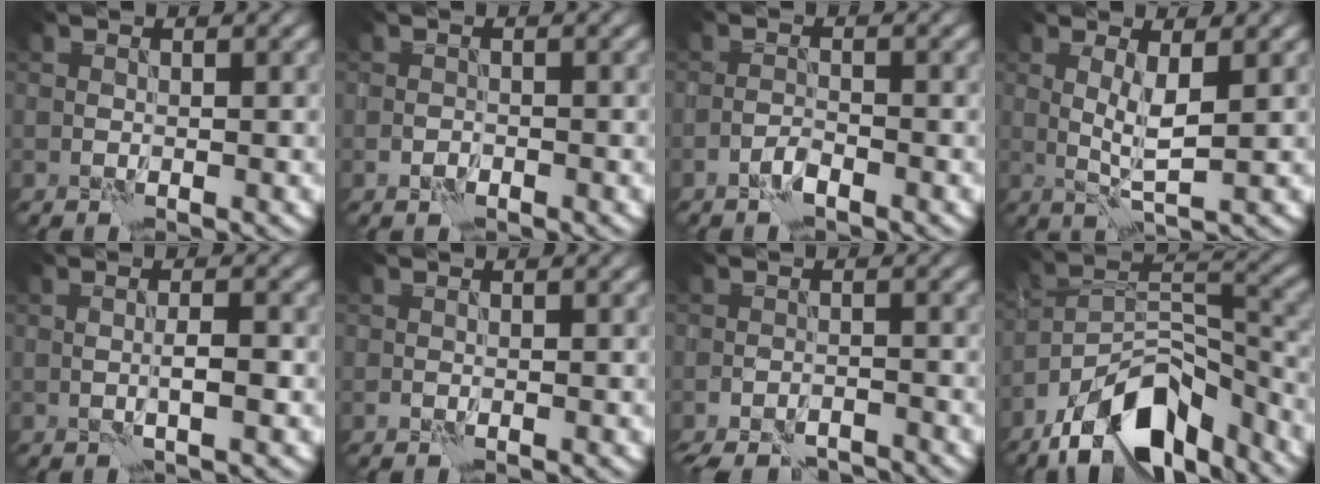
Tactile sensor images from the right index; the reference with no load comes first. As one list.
[{"total": 1.2, "force": [-0.8, 0.6, 0.6], "torque": [-0.011, 0.002, -0.016]}, {"total": 1.6, "force": [-1.2, 0.3, 0.9], "torque": [-0.019, 0.005, -0.028]}, {"total": 2.7, "force": [0.4, 0.4, 2.6], "torque": [-0.052, -0.003, 0.010]}, {"total": 1.6, "force": [-0.4, 0.2, 1.6], "torque": [-0.028, 0.004, -0.008]}, {"total": 0.0}, {"total": 5.7, "force": [-5.2, 1.4, 1.9], "torque": [-0.030, -0.005, -0.075]}, {"total": 13.5, "force": [-9.9, 5.5, 7.3], "torque": [-0.122, 0.011, -0.165]}]